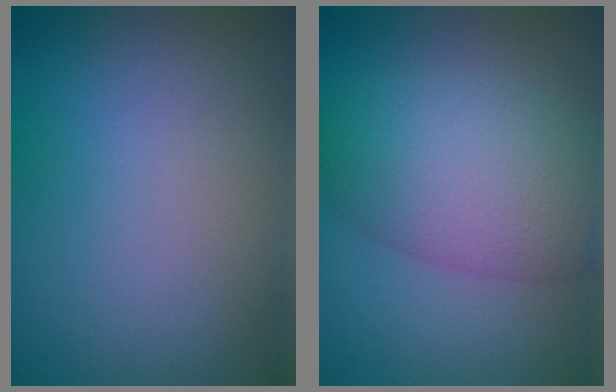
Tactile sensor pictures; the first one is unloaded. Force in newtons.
{"total": 7.7, "press": 7.7, "slide": 0.2}